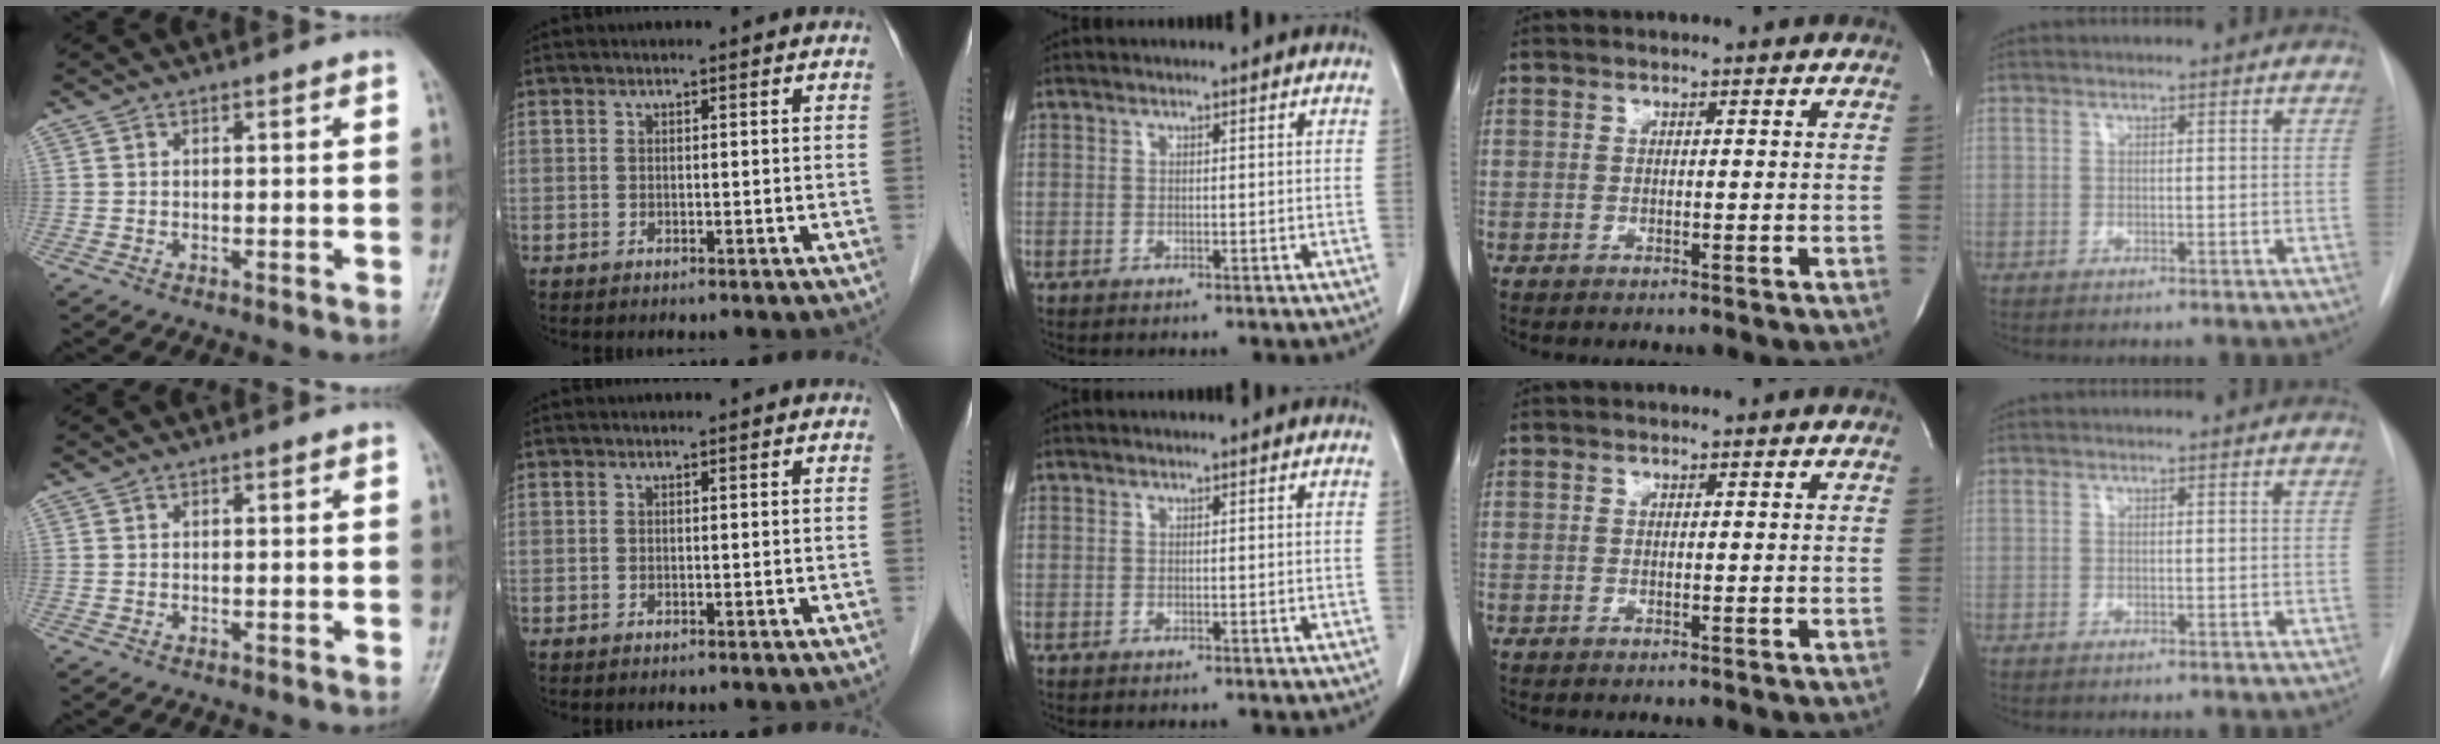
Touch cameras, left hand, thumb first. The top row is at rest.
{}